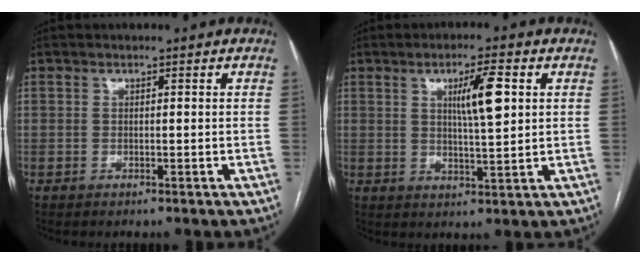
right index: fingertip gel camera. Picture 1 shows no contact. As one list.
[{"total": 6.8, "force": [2.0, 0.8, 6.4], "torque": [-0.110, 0.004, 0.036]}]